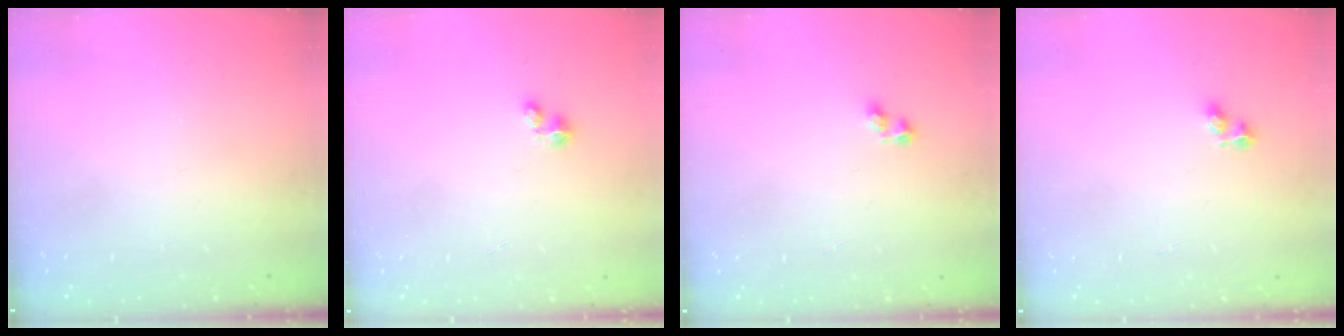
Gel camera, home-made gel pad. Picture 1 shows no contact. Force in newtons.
{"total": 0.9, "press": 0.9, "slide": 0.1}
{"total": 1.2, "press": 1.0, "slide": 0.6}
{"total": 2.6, "press": 2.6, "slide": 0.2}